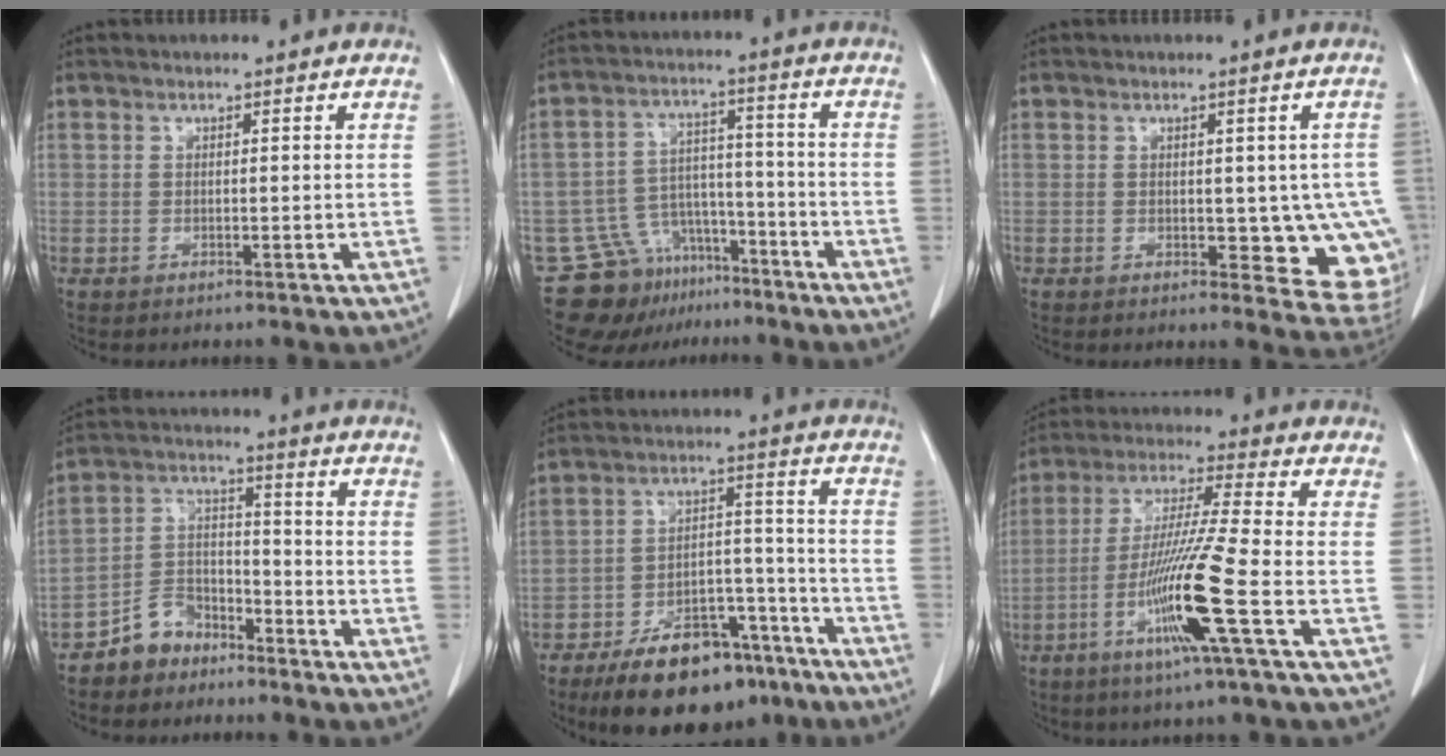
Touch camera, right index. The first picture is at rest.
{"total": 11.1, "force": [-8.6, 6.8, 1.9], "torque": [-0.030, 0.050, -0.133]}
{"total": 9.0, "force": [-0.8, 4.5, 7.8], "torque": [-0.064, -0.004, 0.000]}
{"total": 7.1, "force": [-5.6, 4.2, 1.2], "torque": [-0.021, 0.016, -0.106]}
{"total": 16.9, "force": [-12.4, 7.2, 8.9], "torque": [-0.123, 0.041, -0.193]}
{"total": 12.8, "force": [-4.7, -1.7, 11.8], "torque": [-0.230, -0.020, -0.093]}